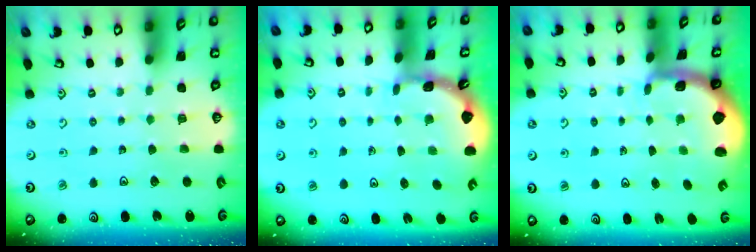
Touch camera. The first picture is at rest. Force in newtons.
{"total": 1.8, "press": 1.8, "slide": 0.2}
{"total": 1.7, "press": 1.6, "slide": 0.4}